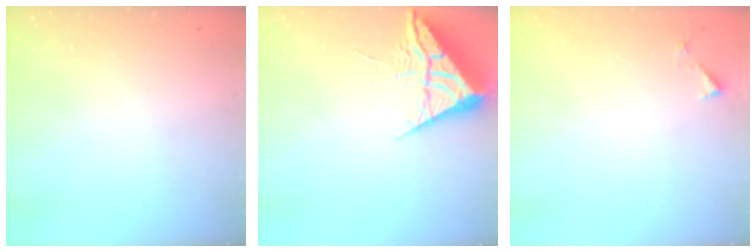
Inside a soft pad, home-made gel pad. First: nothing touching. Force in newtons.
{"total": 7.0, "press": 7.0, "slide": 0.3}
{"total": 3.2, "press": 3.2, "slide": 0.2}